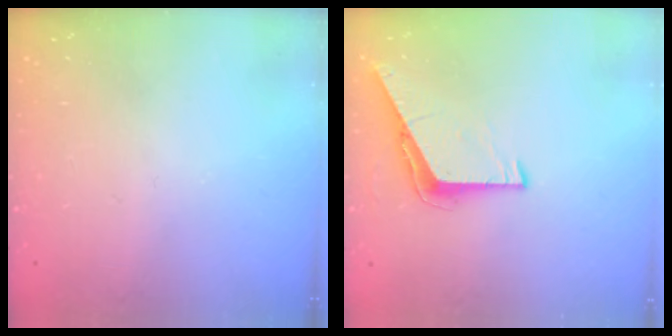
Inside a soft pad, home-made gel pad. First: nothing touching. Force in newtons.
{"total": 6.6, "press": 6.6, "slide": 0.4}